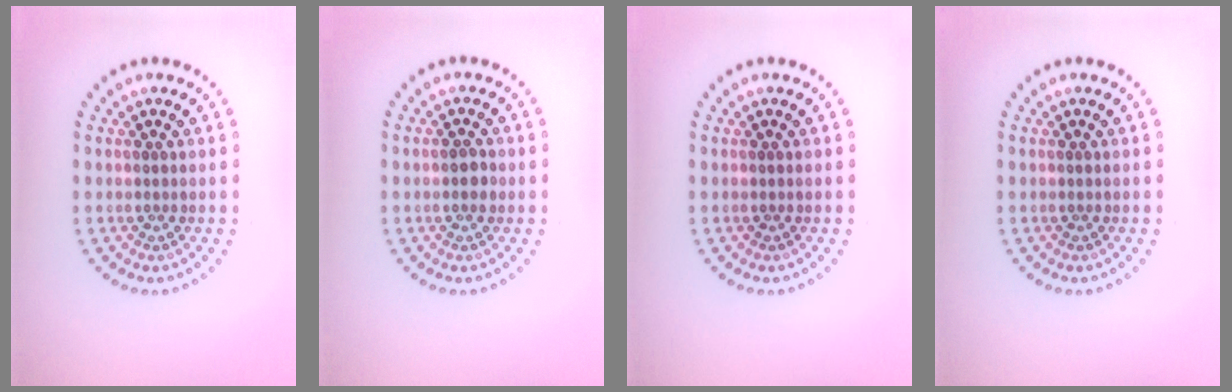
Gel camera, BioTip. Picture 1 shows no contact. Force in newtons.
{"total": 1.4, "press": 1.4, "slide": 0.1}
{"total": 0.0}
{"total": 0.0}